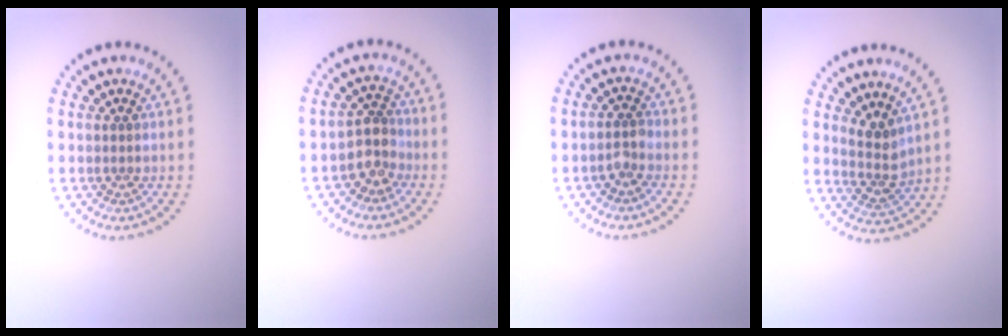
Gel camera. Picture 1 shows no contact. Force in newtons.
{"total": 2.6, "press": 2.2, "slide": 1.5}
{"total": 1.3, "press": 1.1, "slide": 0.7}
{"total": 2.5, "press": 2.0, "slide": 1.5}